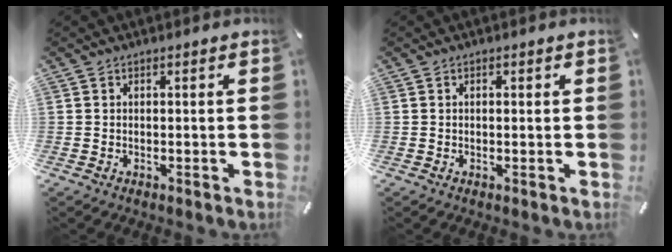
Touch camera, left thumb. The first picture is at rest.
{"total": 0.6, "force": [0.0, 0.3, 0.6], "torque": [-0.011, 0.003, 0.000]}